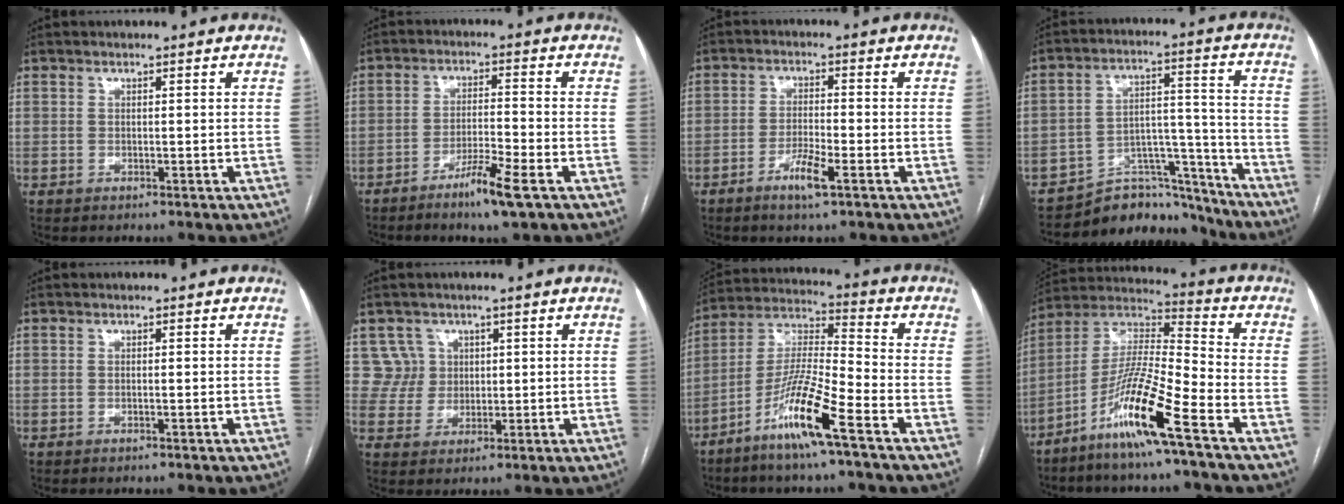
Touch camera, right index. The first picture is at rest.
{"total": 6.4, "force": [-3.9, -0.1, 5.0], "torque": [-0.090, -0.010, -0.072]}
{"total": 4.5, "force": [-2.6, 0.3, 3.7], "torque": [-0.072, -0.004, -0.049]}
{"total": 12.7, "force": [-11.9, 4.1, 0.5], "torque": [0.015, 0.070, -0.185]}
{"total": 0.0}
{"total": 4.8, "force": [1.8, 4.4, -0.5], "torque": [0.021, 0.011, 0.037]}
{"total": 12.5, "force": [-7.1, -0.2, 10.3], "torque": [-0.204, -0.018, -0.144]}
{"total": 13.9, "force": [-7.9, -0.7, 11.4], "torque": [-0.226, -0.016, -0.158]}